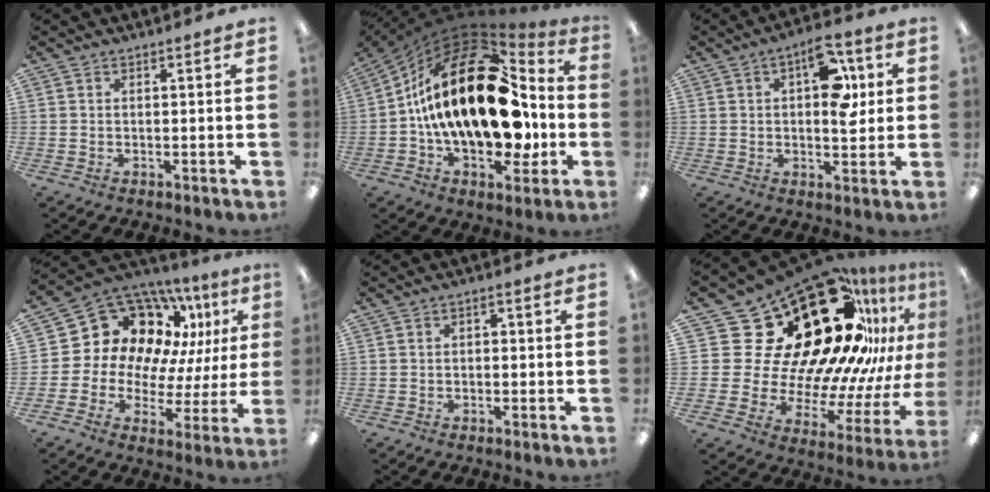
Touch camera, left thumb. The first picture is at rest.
{"total": 27.7, "force": [2.6, 14.3, 23.6], "torque": [-0.473, -0.014, 0.041]}
{"total": 11.7, "force": [3.5, 6.0, 9.4], "torque": [-0.120, -0.007, 0.057]}
{"total": 15.8, "force": [9.3, 10.9, 6.6], "torque": [-0.119, -0.076, 0.180]}
{"total": 1.3, "force": [-0.5, 0.9, 0.8], "torque": [-0.016, 0.008, -0.013]}
{"total": 37.2, "force": [17.5, 21.3, 25.0], "torque": [-0.362, -0.195, 0.372]}